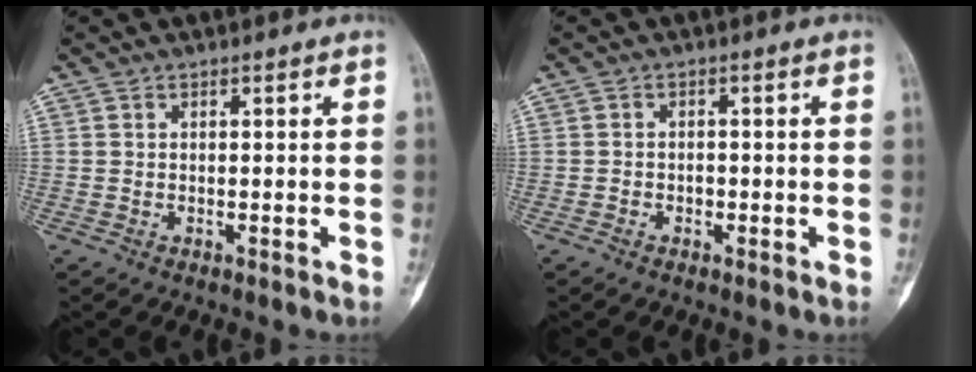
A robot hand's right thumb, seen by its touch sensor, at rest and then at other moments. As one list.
[{"total": 1.2, "force": [-0.4, 1.0, 0.5], "torque": [-0.001, 0.005, -0.008]}]